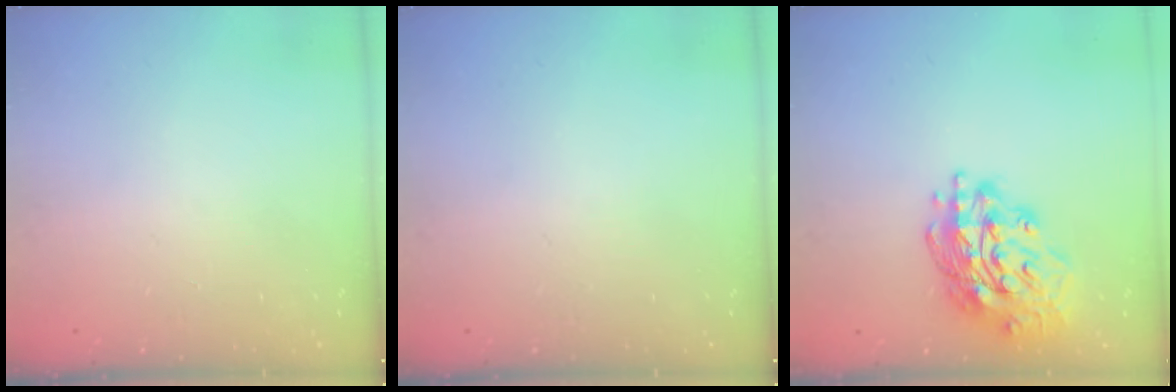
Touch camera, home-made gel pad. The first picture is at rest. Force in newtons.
{"total": 0.0}
{"total": 18.0, "press": 17.9, "slide": 1.8}